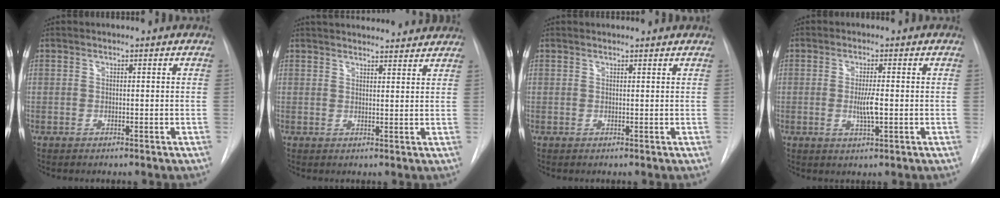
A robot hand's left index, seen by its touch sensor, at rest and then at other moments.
{"total": 13.9, "force": [13.1, 2.5, 3.9], "torque": [-0.048, 0.027, 0.167]}
{"total": 2.5, "force": [2.5, 0.4, 0.4], "torque": [-0.009, 0.014, 0.027]}
{"total": 3.4, "force": [-1.2, 0.4, 3.1], "torque": [-0.060, -0.011, -0.017]}